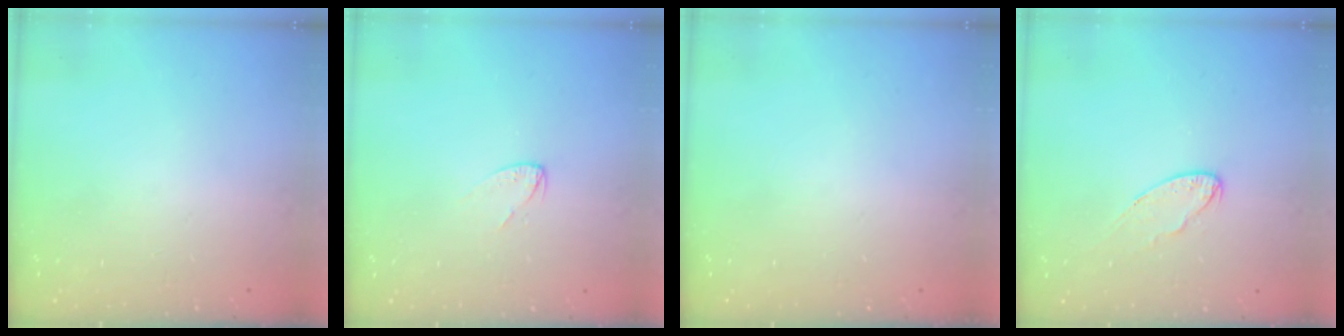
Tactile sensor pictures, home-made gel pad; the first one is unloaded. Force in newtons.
{"total": 2.5, "press": 2.5, "slide": 0.2}
{"total": 0.0}
{"total": 6.1, "press": 6.0, "slide": 0.6}